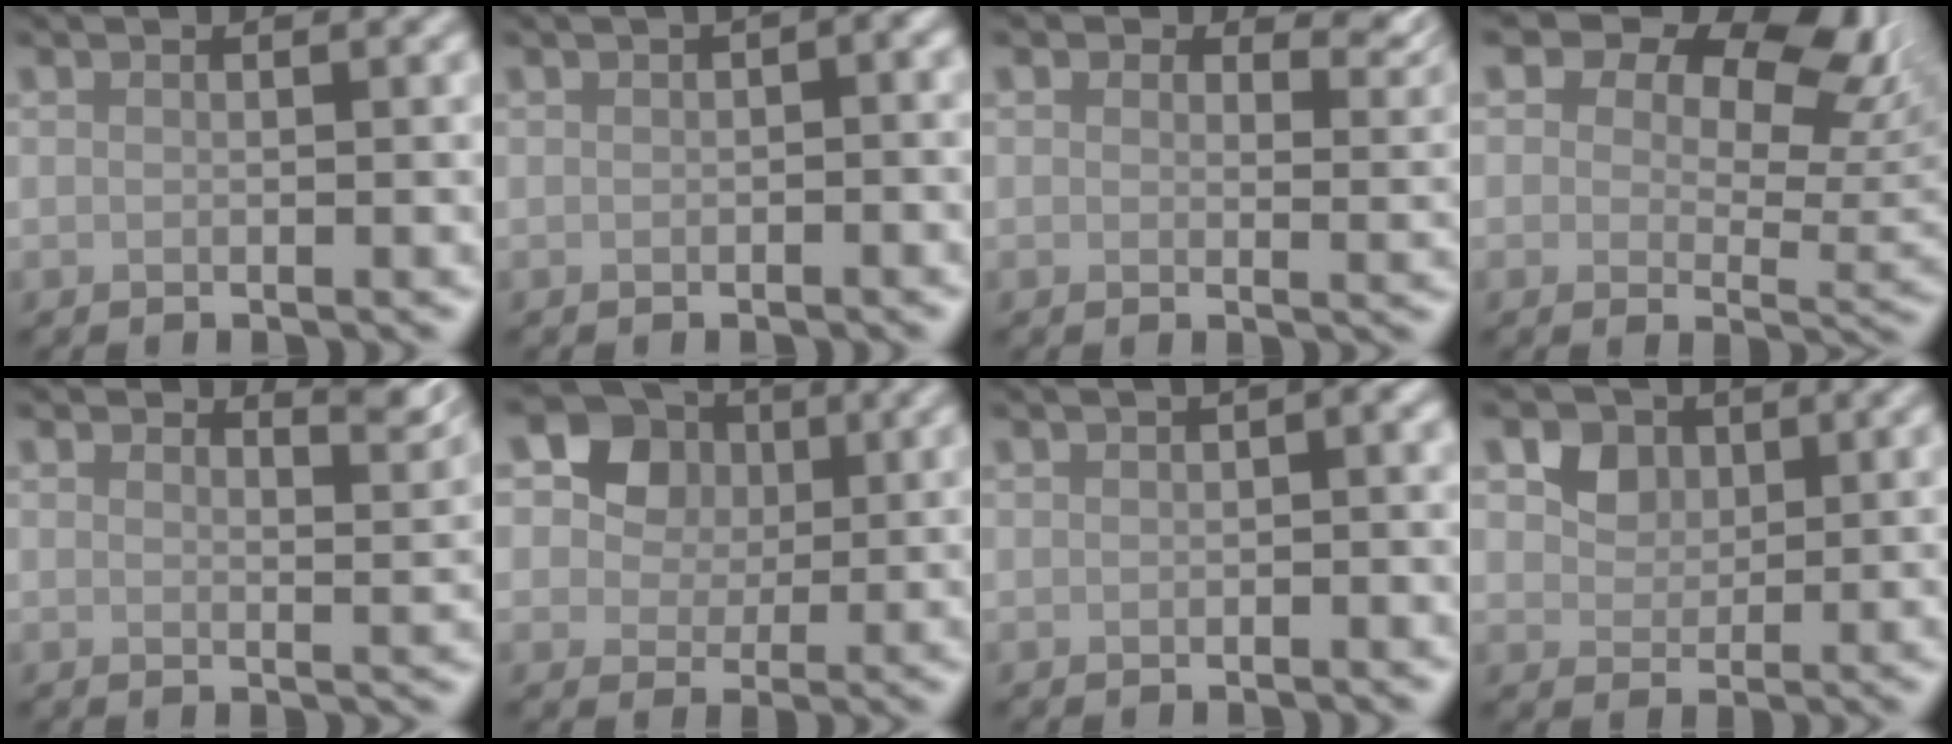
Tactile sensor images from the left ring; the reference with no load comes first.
{"total": 2.6, "force": [0.6, 1.2, 2.3], "torque": [-0.019, 0.011, 0.002]}
{"total": 4.0, "force": [2.4, 2.3, 2.2], "torque": [-0.031, -0.006, 0.028]}
{"total": 10.9, "force": [6.3, 5.8, 6.8], "torque": [-0.089, 0.005, 0.086]}
{"total": 2.4, "force": [2.2, 0.5, 1.0], "torque": [-0.009, -0.006, 0.029]}
{"total": 11.3, "force": [5.1, 9.1, 4.5], "torque": [-0.111, 0.025, 0.081]}
{"total": 2.3, "force": [0.5, 0.9, 2.0], "torque": [-0.018, 0.012, 0.004]}
{"total": 3.1, "force": [1.4, 2.4, 1.4], "torque": [-0.030, -0.011, 0.030]}